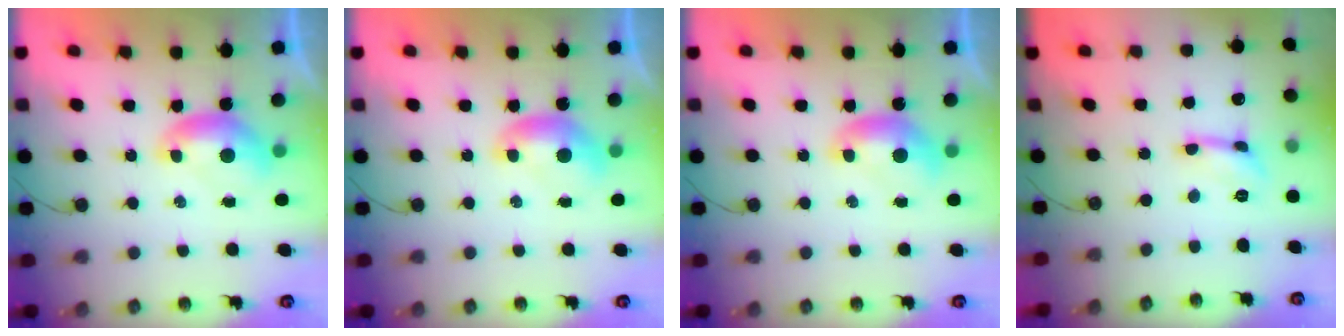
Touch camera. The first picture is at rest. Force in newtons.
{"total": 0.0}
{"total": 0.0}
{"total": 1.6, "press": 1.5, "slide": 0.4}